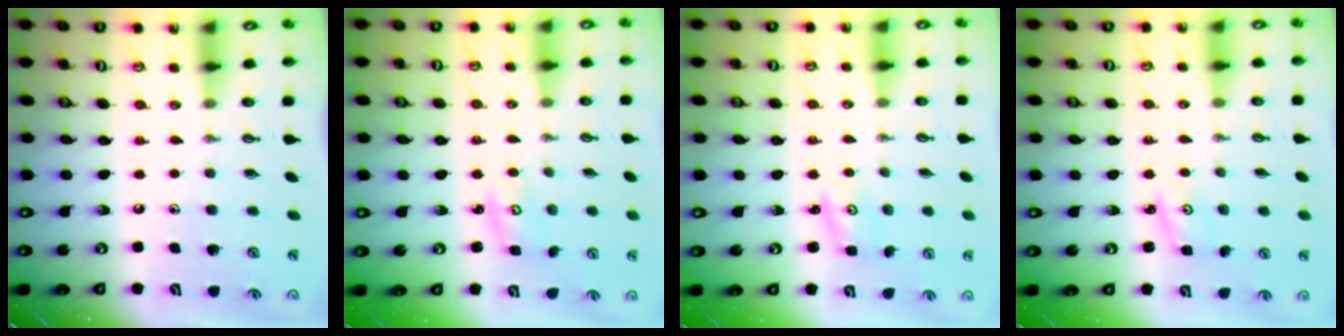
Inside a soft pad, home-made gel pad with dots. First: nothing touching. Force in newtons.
{"total": 2.9, "press": 2.8, "slide": 0.4}
{"total": 1.3, "press": 1.3, "slide": 0.2}
{"total": 2.9, "press": 2.9, "slide": 0.3}